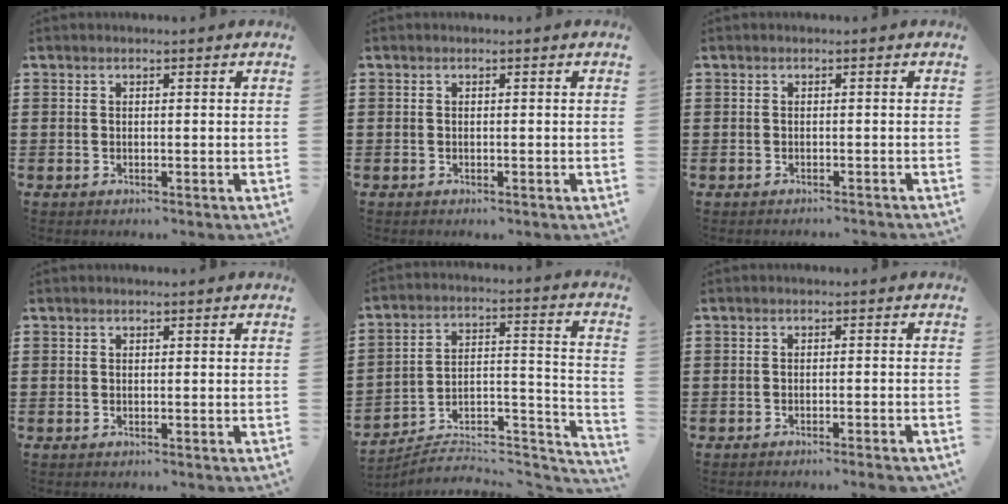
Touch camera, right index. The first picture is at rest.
{"total": 0.0}
{"total": 0.7, "force": [-0.7, 0.1, -0.1], "torque": [0.000, 0.001, -0.016]}
{"total": 0.0}
{"total": 5.7, "force": [-5.2, 1.4, 1.6], "torque": [-0.022, -0.005, -0.105]}
{"total": 1.8, "force": [-1.6, -0.2, 0.8], "torque": [-0.013, 0.000, -0.031]}